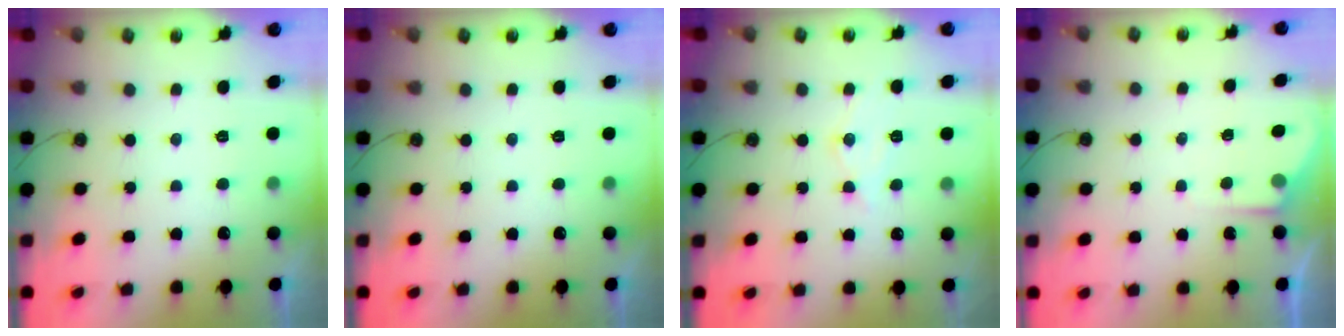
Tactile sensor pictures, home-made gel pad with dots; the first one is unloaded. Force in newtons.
{"total": 0.0}
{"total": 7.2, "press": 7.2, "slide": 0.6}
{"total": 3.4, "press": 3.3, "slide": 0.5}